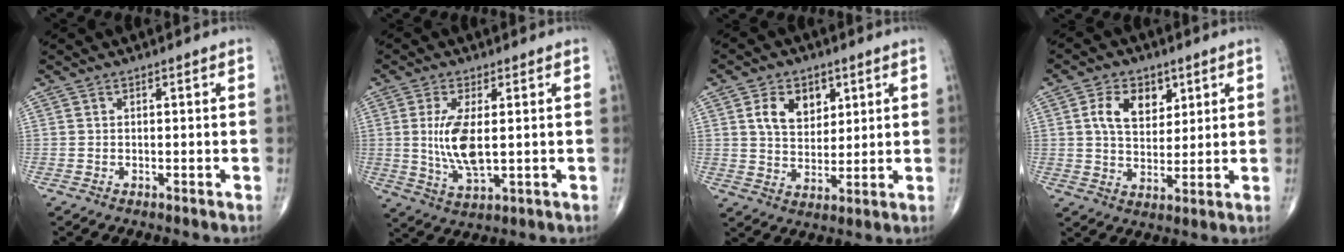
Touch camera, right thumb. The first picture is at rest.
{"total": 8.9, "force": [0.7, 3.3, 8.2], "torque": [-0.171, -0.017, 0.021]}
{"total": 8.8, "force": [3.5, 6.0, 5.3], "torque": [-0.063, -0.018, 0.064]}
{"total": 8.7, "force": [3.3, 5.8, 5.6], "torque": [-0.073, -0.013, 0.060]}